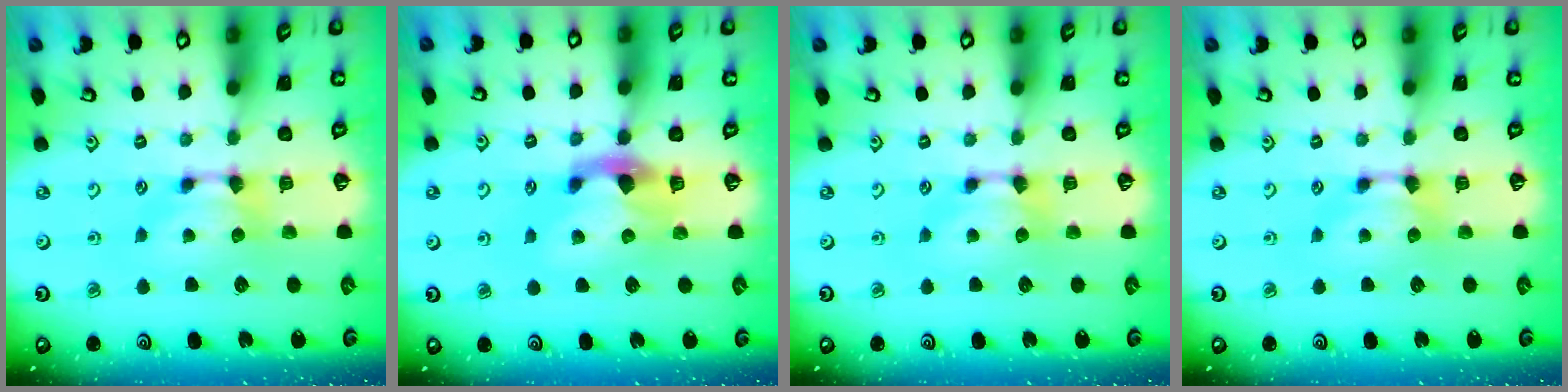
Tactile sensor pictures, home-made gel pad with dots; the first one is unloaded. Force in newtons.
{"total": 2.8, "press": 2.5, "slide": 1.3}
{"total": 0.0}
{"total": 0.0}